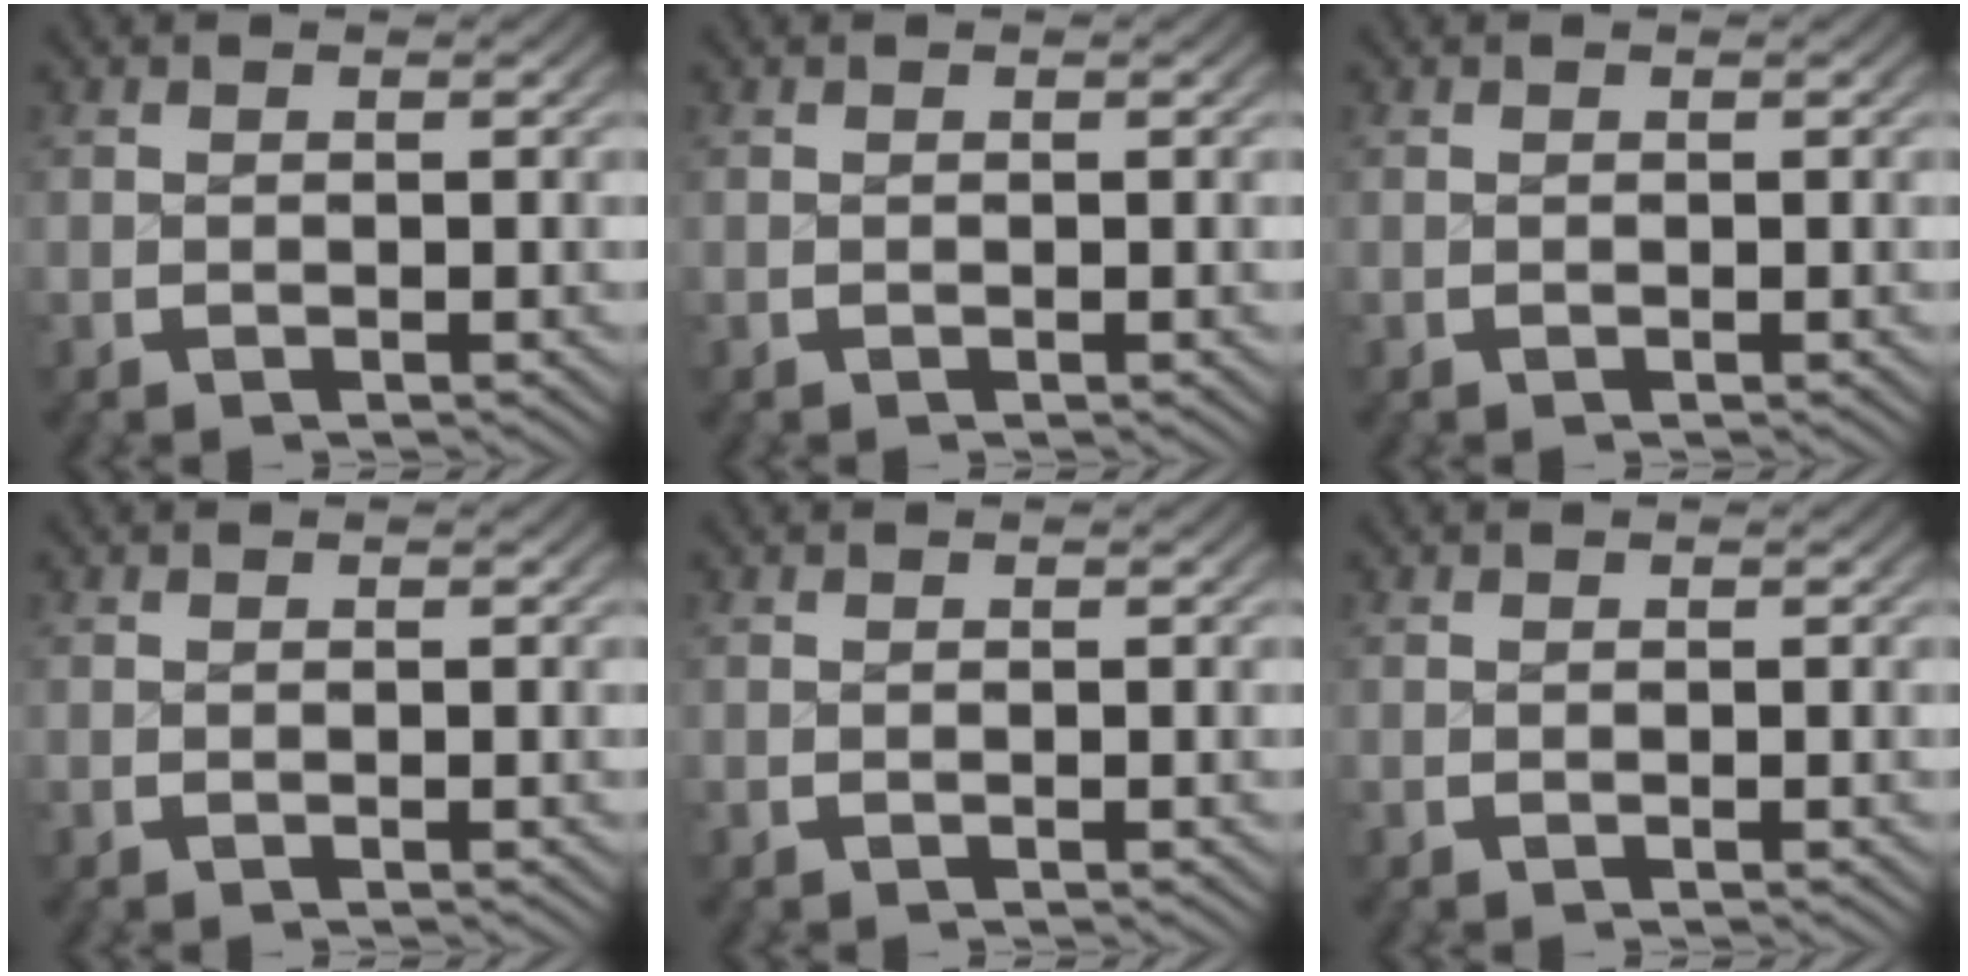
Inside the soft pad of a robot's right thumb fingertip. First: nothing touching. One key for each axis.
{"total": 0.0}
{"total": 0.0}
{"total": 0.0}
{"total": 0.0}
{"total": 0.0}